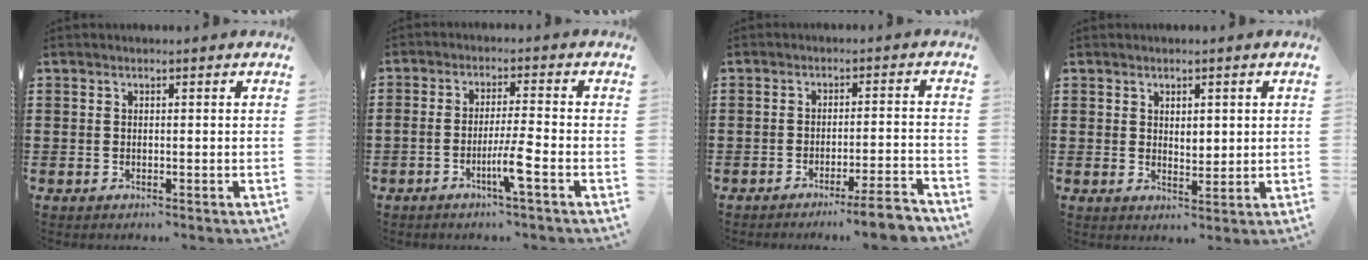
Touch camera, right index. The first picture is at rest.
{"total": 5.1, "force": [-2.5, -0.1, 4.4], "torque": [-0.081, -0.011, -0.046]}
{"total": 5.1, "force": [-4.2, -0.4, 2.9], "torque": [-0.045, -0.014, -0.077]}
{"total": 1.9, "force": [1.0, 1.1, 1.2], "torque": [-0.018, 0.003, 0.016]}